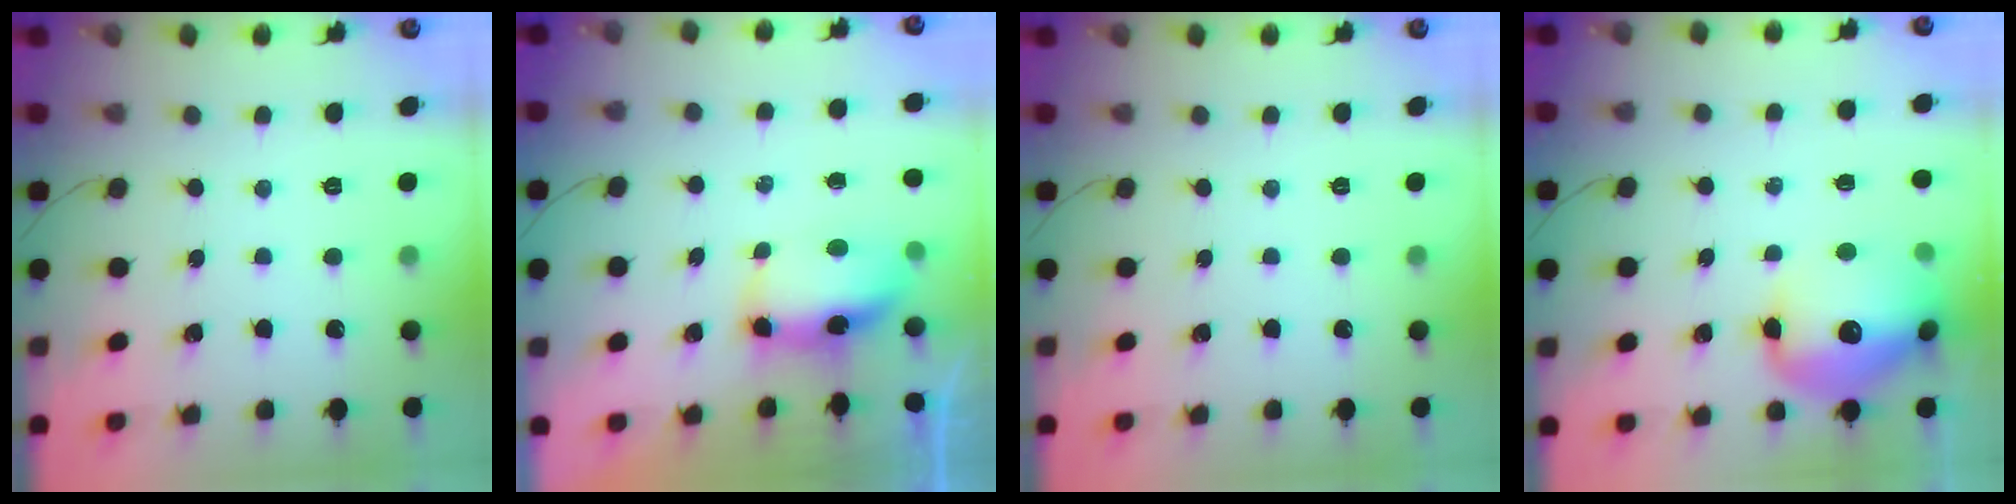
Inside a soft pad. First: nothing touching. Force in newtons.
{"total": 14.5, "press": 9.4, "slide": 11.1}
{"total": 0.0}
{"total": 16.9, "press": 16.3, "slide": 4.3}